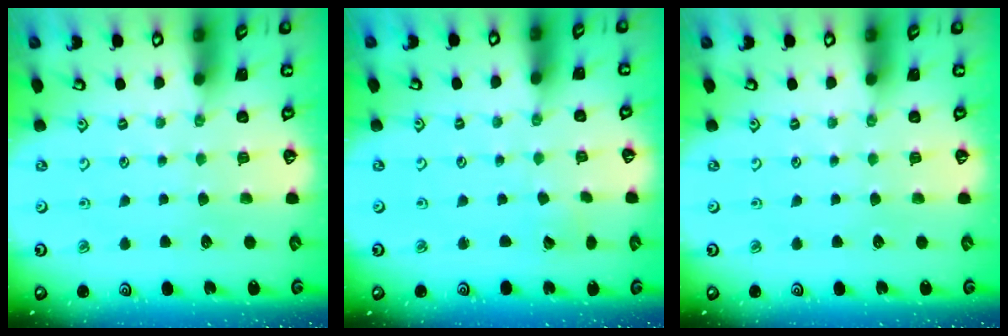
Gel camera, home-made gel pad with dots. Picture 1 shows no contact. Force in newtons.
{"total": 2.4, "press": 2.4, "slide": 0.2}
{"total": 0.0}